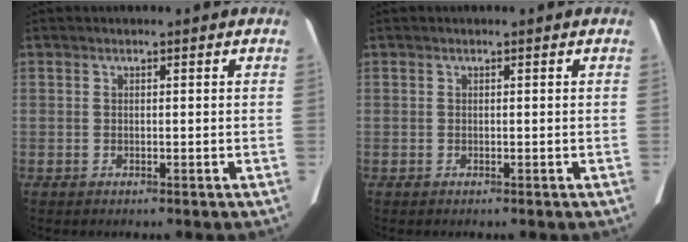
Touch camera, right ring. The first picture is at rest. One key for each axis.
{"total": 0.0}